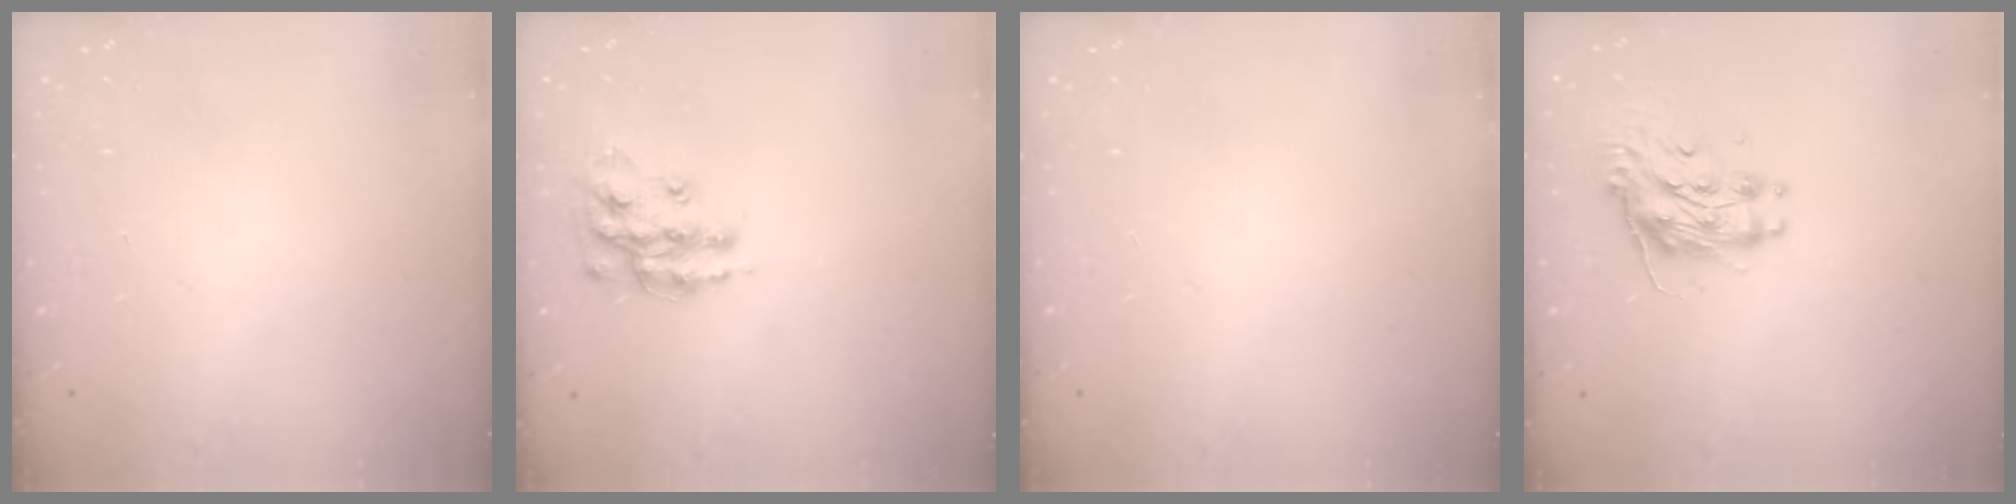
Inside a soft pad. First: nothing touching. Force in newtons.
{"total": 13.7, "press": 13.7, "slide": 0.9}
{"total": 0.0}
{"total": 10.4, "press": 10.4, "slide": 0.8}